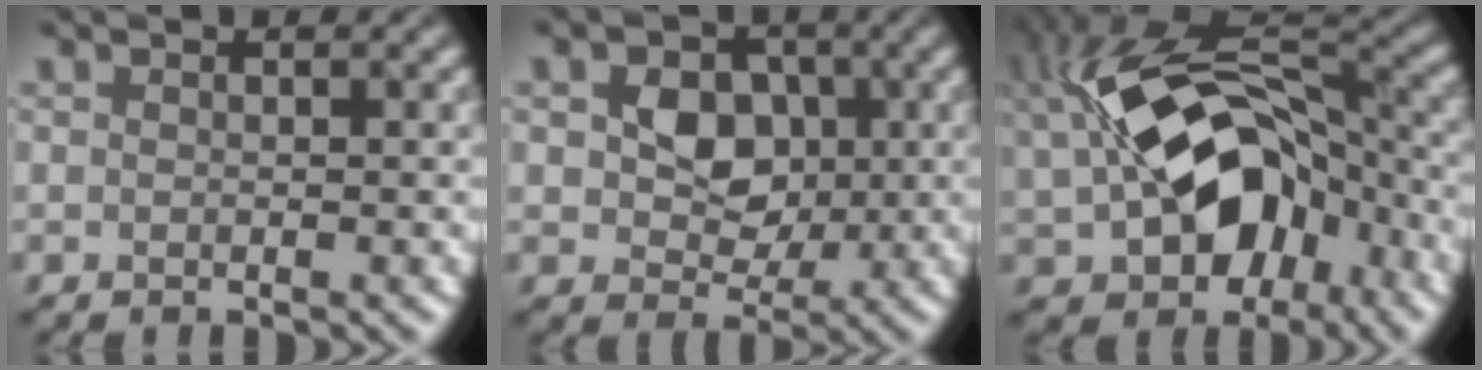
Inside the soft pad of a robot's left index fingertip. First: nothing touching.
{"total": 4.1, "force": [0.2, 3.4, 2.2], "torque": [-0.048, -0.008, -0.002]}
{"total": 13.3, "force": [-1.5, 8.6, 10.0], "torque": [-0.171, -0.012, -0.013]}